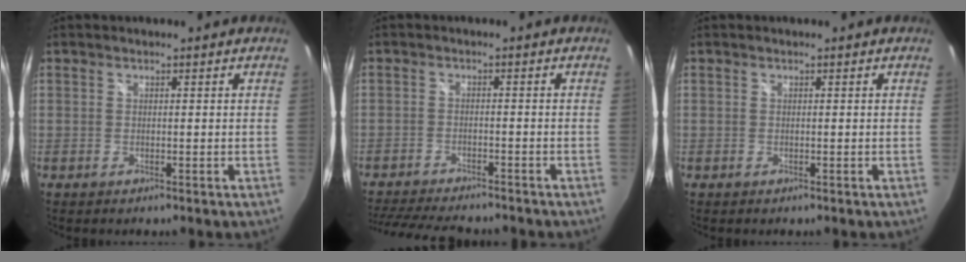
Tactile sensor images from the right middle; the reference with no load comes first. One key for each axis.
{"total": 12.3, "fx": -11.0, "fy": 2.4, "fz": 4.9, "tx": -0.118, "ty": -0.019, "tz": -0.176}
{"total": 0.0}